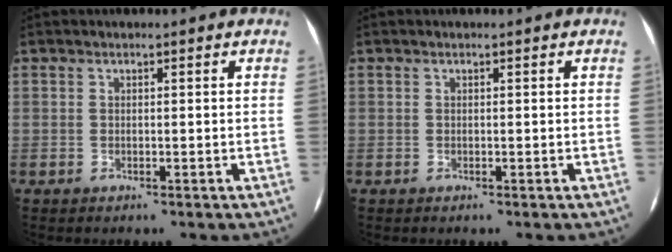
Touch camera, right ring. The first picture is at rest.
{"total": 0.0}